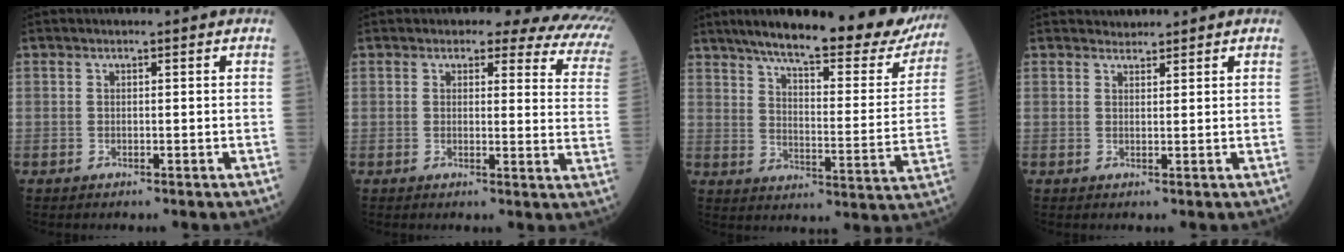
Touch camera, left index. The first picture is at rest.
{"total": 15.6, "force": [13.7, 4.5, 5.9], "torque": [-0.043, -0.058, 0.114]}
{"total": 25.9, "force": [21.7, 5.2, 13.1], "torque": [-0.191, -0.040, 0.273]}
{"total": 1.4, "force": [1.3, 0.3, -0.4], "torque": [0.002, 0.008, 0.025]}